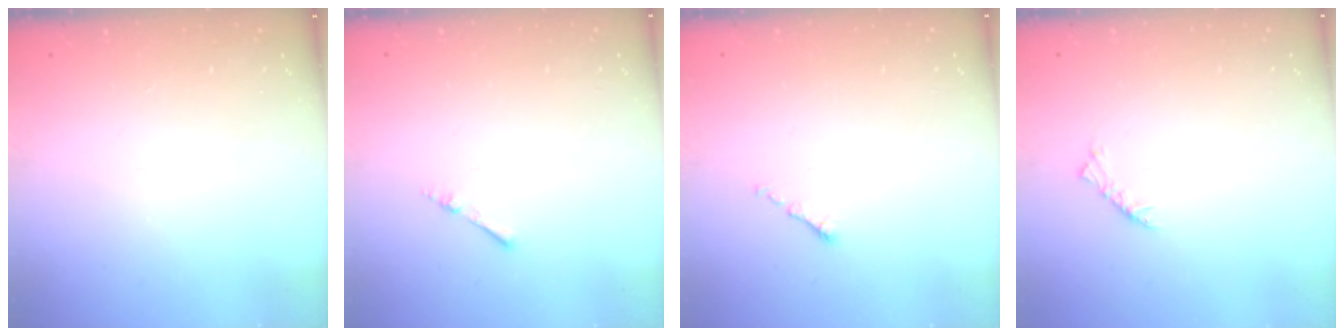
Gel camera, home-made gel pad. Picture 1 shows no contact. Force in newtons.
{"total": 1.7, "press": 1.7, "slide": 0.3}
{"total": 0.6, "press": 0.5, "slide": 0.2}
{"total": 2.5, "press": 2.4, "slide": 0.7}